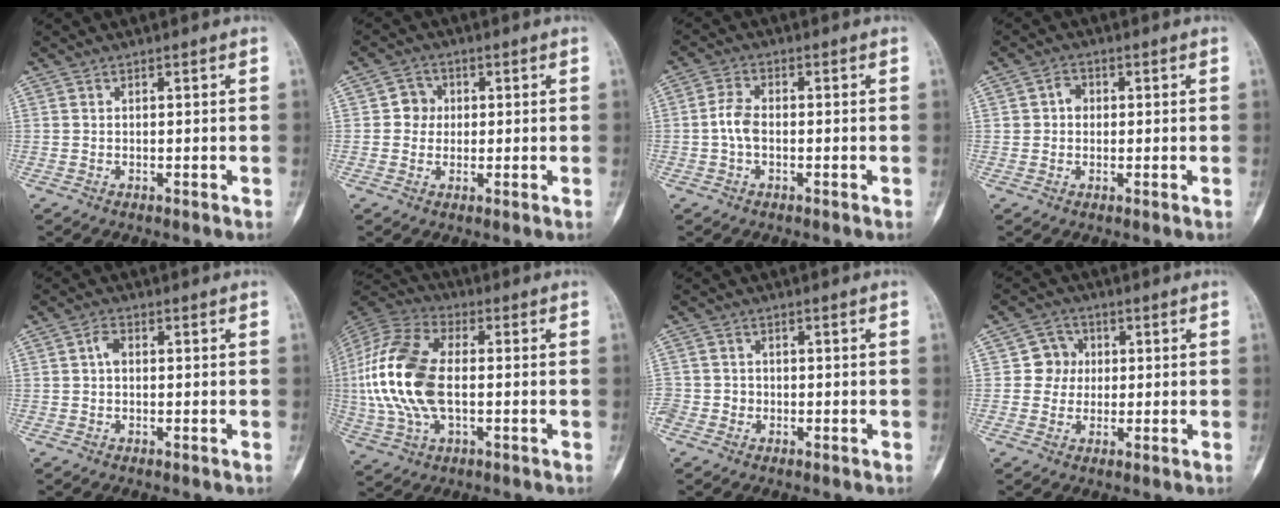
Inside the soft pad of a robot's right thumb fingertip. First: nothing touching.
{"total": 3.7, "force": [0.3, 3.5, 1.1], "torque": [0.008, 0.008, -0.002]}
{"total": 4.0, "force": [-0.7, 2.4, 3.0], "torque": [-0.062, 0.013, -0.019]}
{"total": 2.7, "force": [0.2, 2.4, 1.3], "torque": [-0.005, 0.008, -0.002]}
{"total": 2.2, "force": [0.1, 1.4, 1.7], "torque": [-0.027, 0.007, -0.003]}
{"total": 19.5, "force": [-0.7, 11.0, 16.1], "torque": [-0.355, 0.013, -0.012]}
{"total": 3.7, "force": [-1.3, 3.4, 0.8], "torque": [-0.004, 0.013, -0.027]}
{"total": 5.0, "force": [0.4, 4.8, 1.1], "torque": [0.018, 0.010, 0.000]}